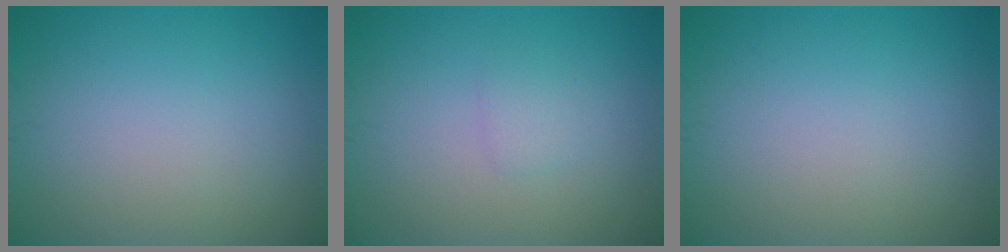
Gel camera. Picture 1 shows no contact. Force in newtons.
{"total": 1.0, "press": 1.0, "slide": 0.1}
{"total": 0.0}